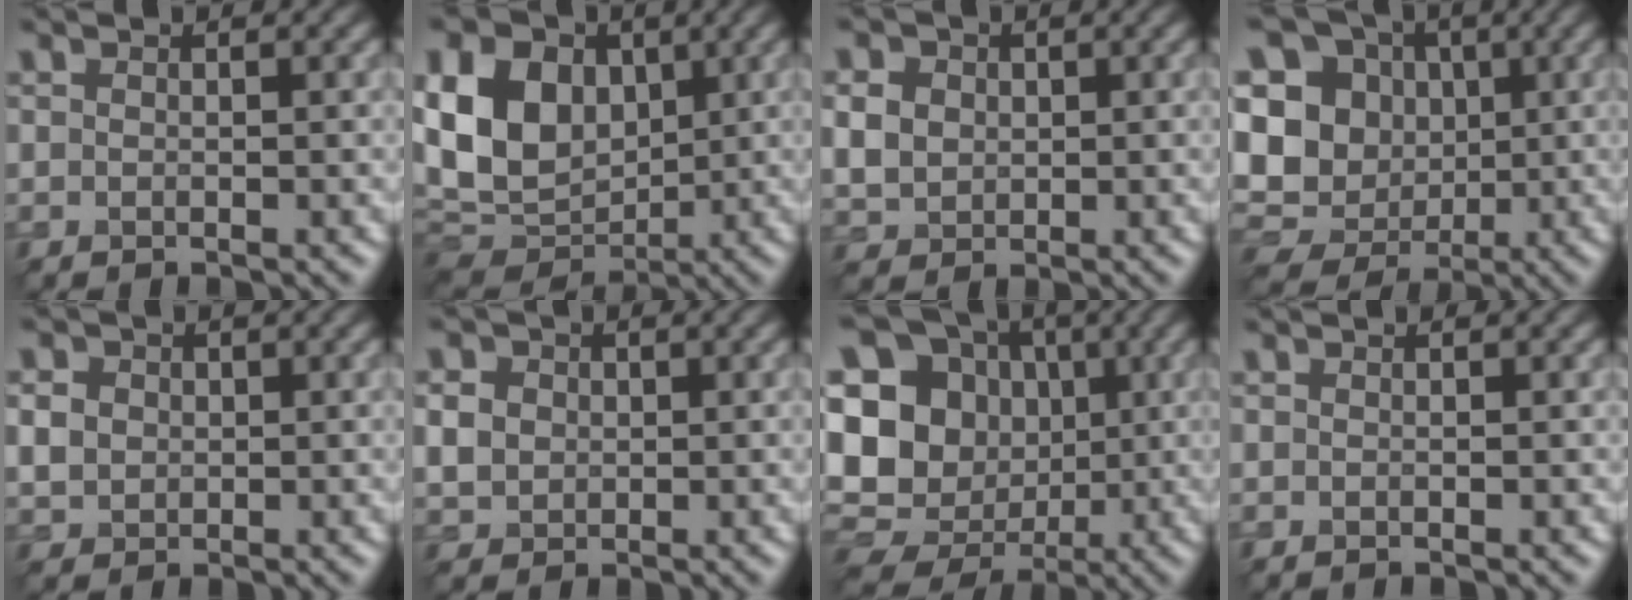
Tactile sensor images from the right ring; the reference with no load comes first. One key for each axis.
{"total": 13.6, "fx": 2.1, "fy": 10.0, "fz": 9.0, "tx": -0.191, "ty": 0.013, "tz": 0.028}
{"total": 4.4, "fx": 0.8, "fy": 3.7, "fz": 2.2, "tx": -0.075, "ty": 0.008, "tz": 0.013}
{"total": 13.9, "fx": 0.1, "fy": 12.2, "fz": 6.6, "tx": -0.142, "ty": 0.005, "tz": -0.019}
{"total": 3.0, "fx": 0.4, "fy": 2.7, "fz": 1.3, "tx": -0.043, "ty": 0.003, "tz": 0.007}
{"total": 3.5, "fx": 0.5, "fy": 3.1, "fz": 1.6, "tx": -0.053, "ty": 0.005, "tz": 0.007}
{"total": 19.4, "fx": -0.5, "fy": 17.3, "fz": 8.6, "tx": -0.188, "ty": 0.012, "tz": -0.035}
{"total": 0.0}